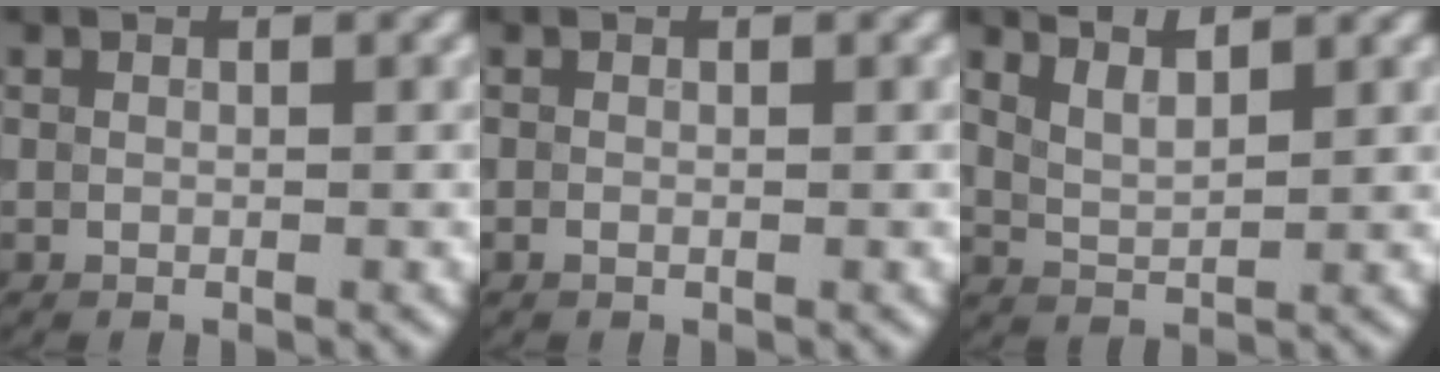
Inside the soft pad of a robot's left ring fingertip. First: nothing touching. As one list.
[{"total": 0.0}, {"total": 3.0, "force": [2.7, 0.5, 1.0], "torque": [-0.019, 0.020, 0.048]}]